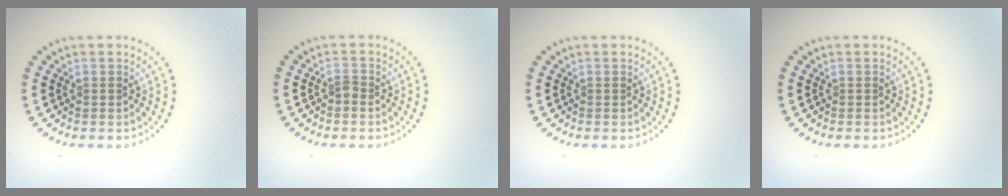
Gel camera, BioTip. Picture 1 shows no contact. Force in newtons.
{"total": 0.7, "press": 0.5, "slide": 0.5}
{"total": 0.0}
{"total": 0.0}